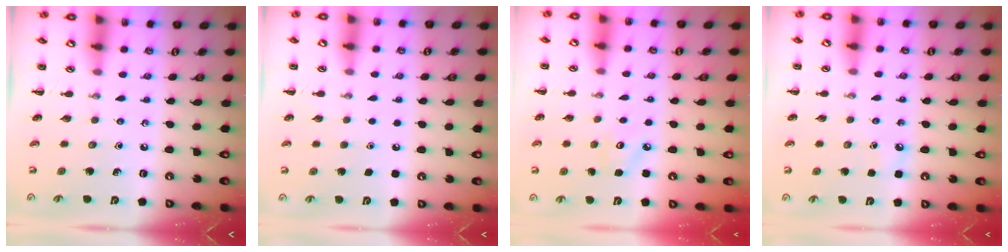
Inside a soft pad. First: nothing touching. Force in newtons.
{"total": 1.7, "press": 1.6, "slide": 0.1}
{"total": 3.5, "press": 3.4, "slide": 0.7}
{"total": 2.8, "press": 2.6, "slide": 1.0}